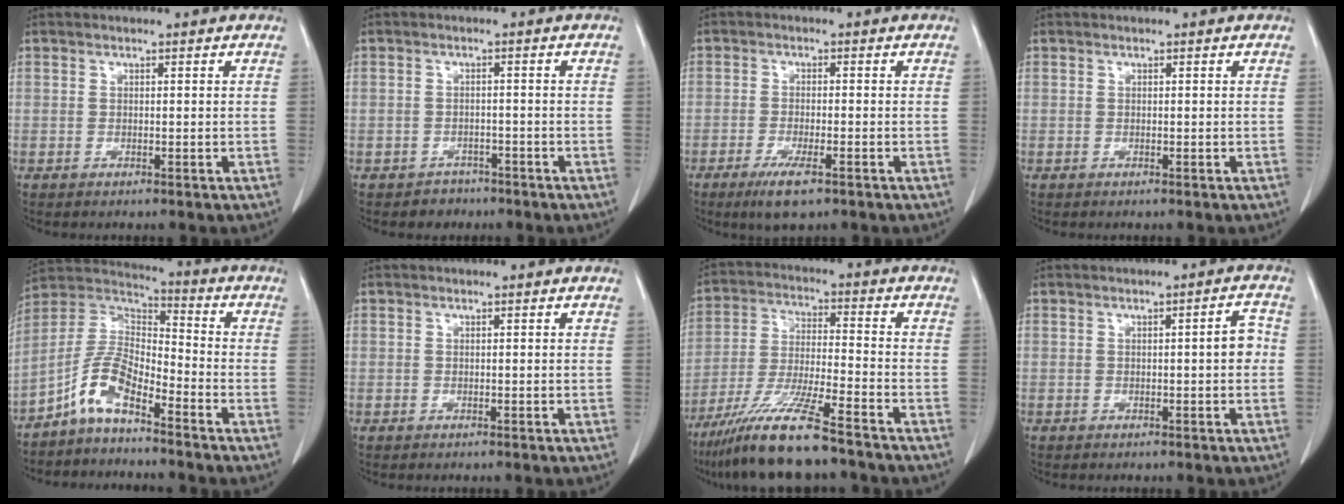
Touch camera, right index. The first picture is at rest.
{"total": 2.7, "force": [-1.8, 2.0, -0.3], "torque": [0.000, 0.010, -0.028]}
{"total": 5.0, "force": [-3.1, 0.9, 3.9], "torque": [-0.076, -0.011, -0.050]}
{"total": 0.0}
{"total": 8.4, "force": [-5.5, 2.7, 5.7], "torque": [-0.128, 0.021, -0.115]}
{"total": 0.0}
{"total": 12.9, "force": [-9.9, 0.2, 8.3], "torque": [-0.159, -0.032, -0.180]}
{"total": 2.8, "force": [-0.1, 0.5, 2.8], "torque": [-0.032, 0.005, -0.004]}